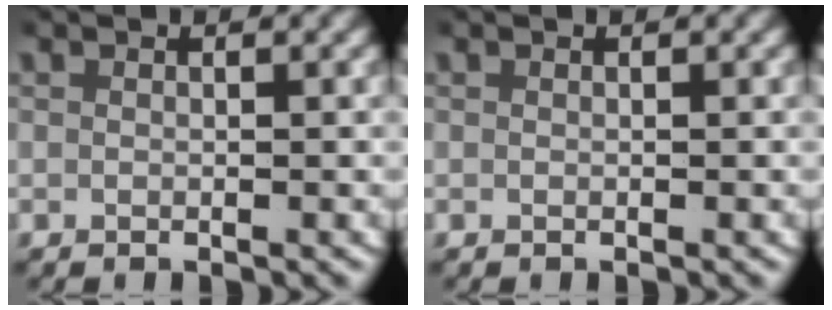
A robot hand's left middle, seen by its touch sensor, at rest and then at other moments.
{"total": 0.0}